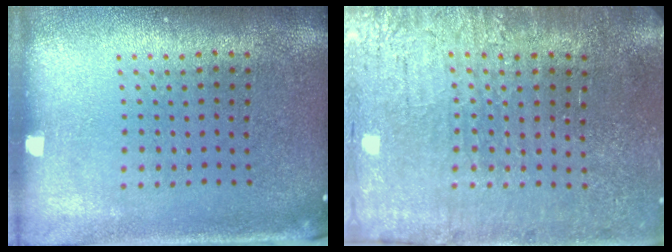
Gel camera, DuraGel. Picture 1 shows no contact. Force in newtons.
{"total": 3.7, "press": 3.4, "slide": 1.3}